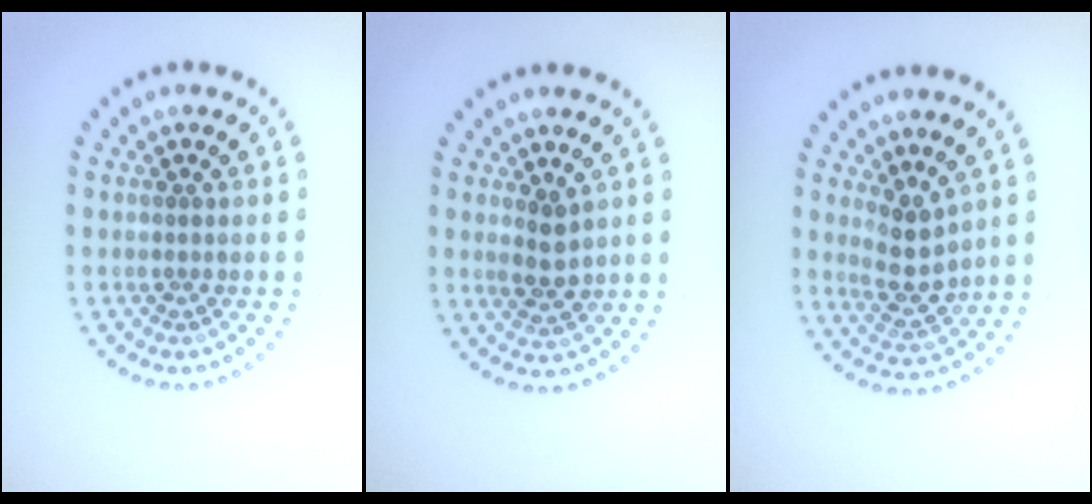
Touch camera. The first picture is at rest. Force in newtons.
{"total": 2.0, "press": 2.0, "slide": 0.6}
{"total": 2.9, "press": 2.5, "slide": 1.4}